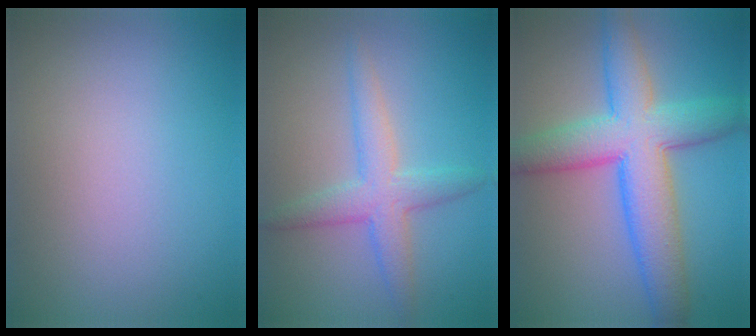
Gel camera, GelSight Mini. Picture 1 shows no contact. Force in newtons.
{"total": 3.5, "press": 3.5, "slide": 0.1}
{"total": 8.2, "press": 8.2, "slide": 0.2}